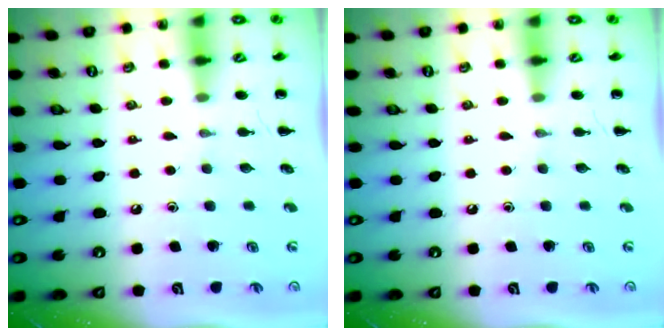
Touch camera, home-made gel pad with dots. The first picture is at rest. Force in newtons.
{"total": 0.0}